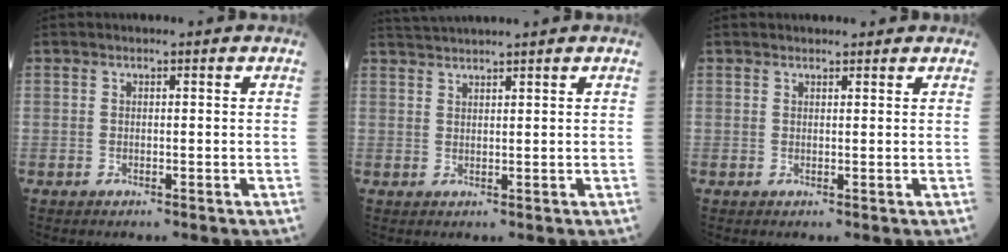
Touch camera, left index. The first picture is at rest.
{"total": 3.8, "force": [3.5, -1.2, 0.9], "torque": [-0.014, 0.022, 0.068]}
{"total": 2.0, "force": [1.9, 0.7, 0.3], "torque": [-0.006, 0.011, 0.017]}